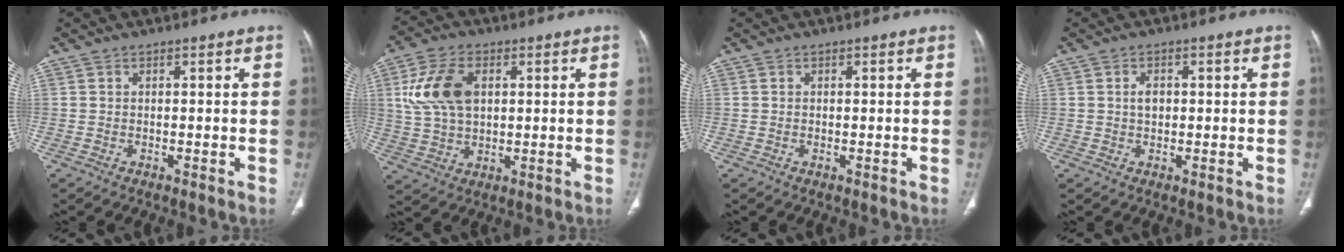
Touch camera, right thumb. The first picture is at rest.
{"total": 11.3, "force": [2.7, 7.3, 8.2], "torque": [-0.157, 0.000, 0.052]}
{"total": 0.0}
{"total": 2.3, "force": [0.3, 1.6, 1.6], "torque": [-0.025, 0.002, 0.005]}